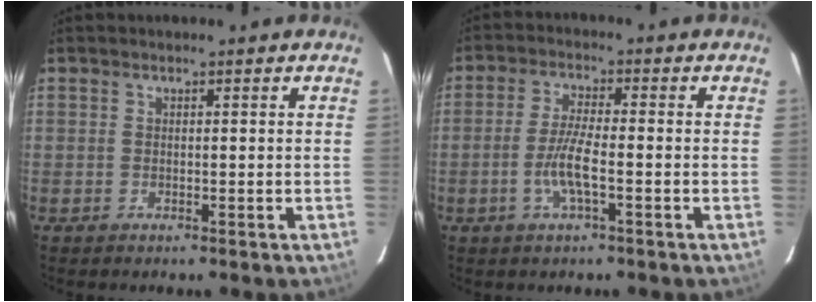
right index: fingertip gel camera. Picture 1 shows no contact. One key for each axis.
{"total": 5.8, "fx": -2.0, "fy": 0.7, "fz": 5.4, "tx": -0.112, "ty": -0.004, "tz": -0.040}